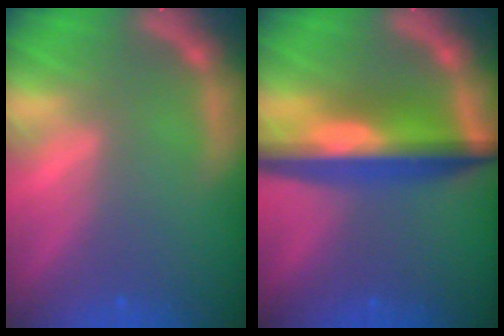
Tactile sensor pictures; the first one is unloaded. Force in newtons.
{"total": 8.6}